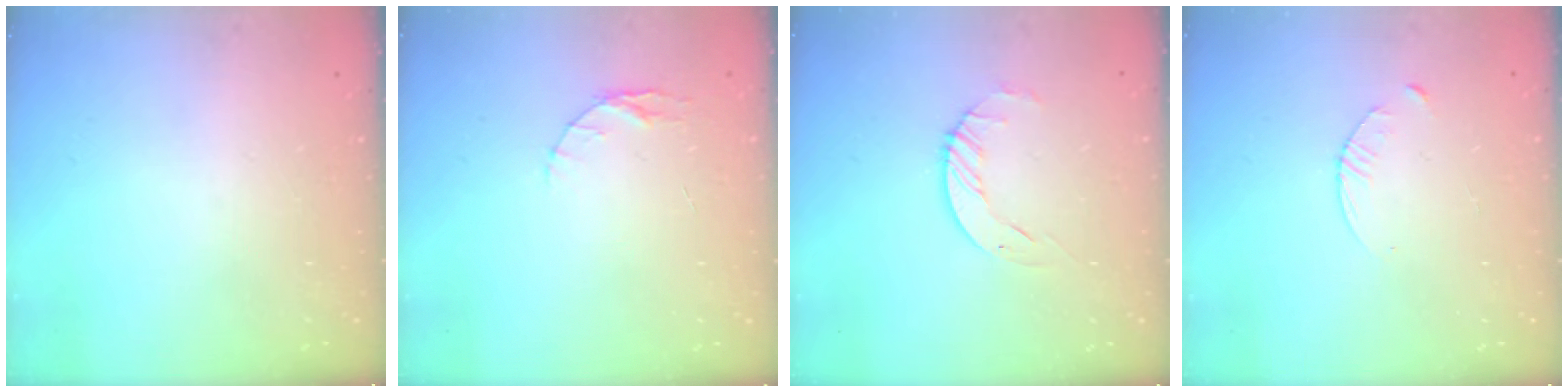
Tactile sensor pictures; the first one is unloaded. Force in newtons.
{"total": 4.1, "press": 4.1, "slide": 0.5}
{"total": 3.5, "press": 3.5, "slide": 0.4}
{"total": 3.8, "press": 3.7, "slide": 0.5}